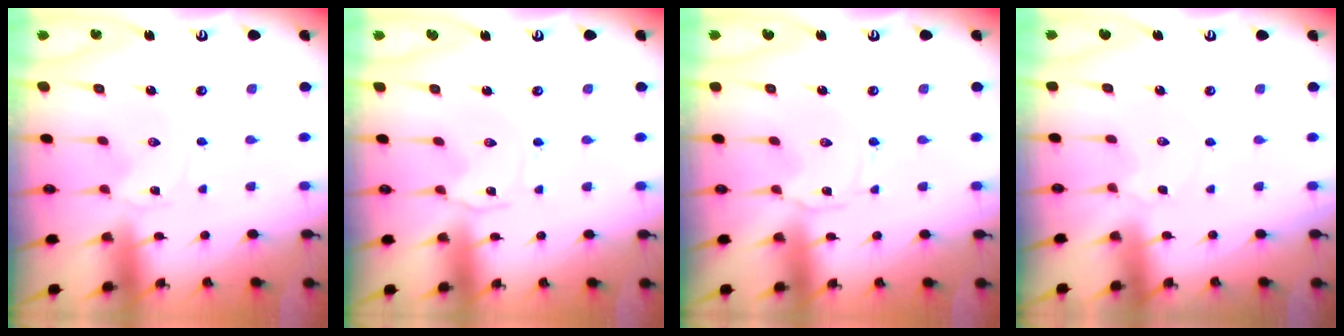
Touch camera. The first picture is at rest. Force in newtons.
{"total": 0.9, "press": 0.8, "slide": 0.2}
{"total": 0.0}
{"total": 3.4, "press": 3.4, "slide": 0.5}